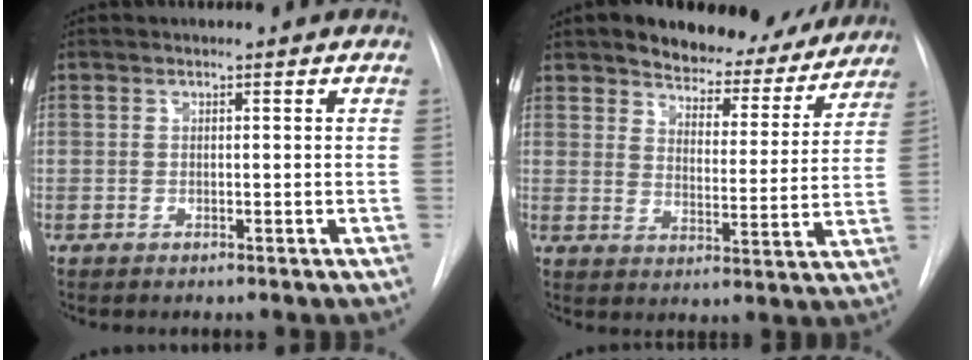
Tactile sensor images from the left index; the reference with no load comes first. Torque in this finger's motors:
{"motor_torque": [0.29, -0.86, 0.75, 0.16]}